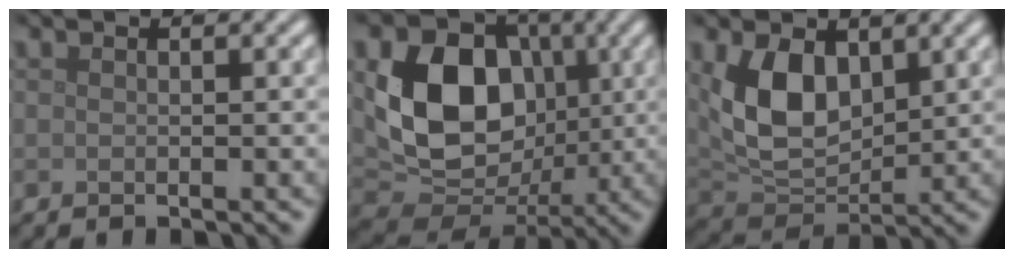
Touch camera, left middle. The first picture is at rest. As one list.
[{"total": 10.9, "force": [1.1, 8.4, 6.8], "torque": [-0.139, -0.010, 0.024]}, {"total": 6.7, "force": [2.0, 4.0, 5.0], "torque": [-0.101, -0.008, 0.044]}]